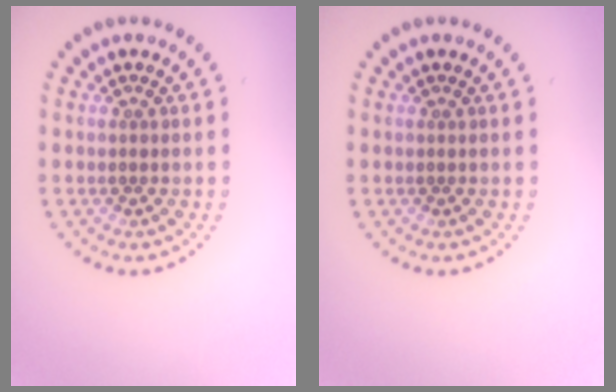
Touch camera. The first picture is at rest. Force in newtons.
{"total": 0.0}